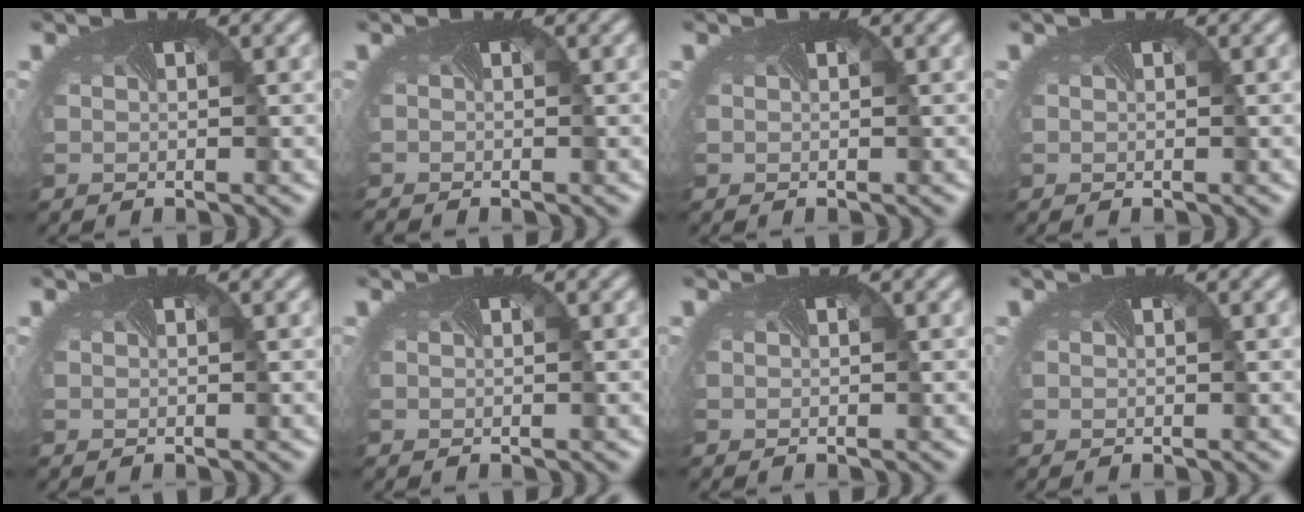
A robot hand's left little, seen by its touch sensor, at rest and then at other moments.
{"total": 0.8, "force": [-0.7, -0.4, -0.1], "torque": [-0.002, -0.005, -0.012]}
{"total": 0.0}
{"total": 0.0}
{"total": 0.0}
{"total": 0.0}
{"total": 0.0}
{"total": 0.0}